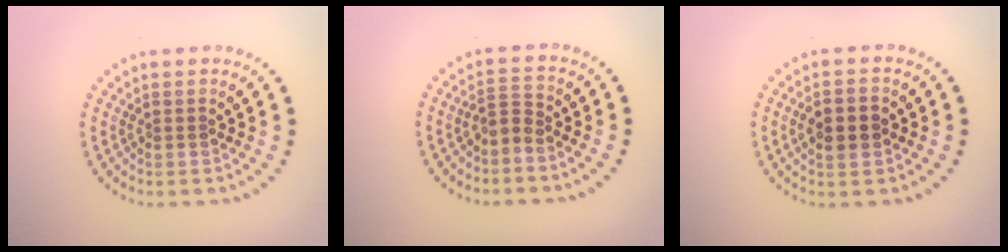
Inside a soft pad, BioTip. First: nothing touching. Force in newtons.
{"total": 1.7, "press": 1.2, "slide": 1.2}
{"total": 2.7, "press": 2.7, "slide": 0.2}